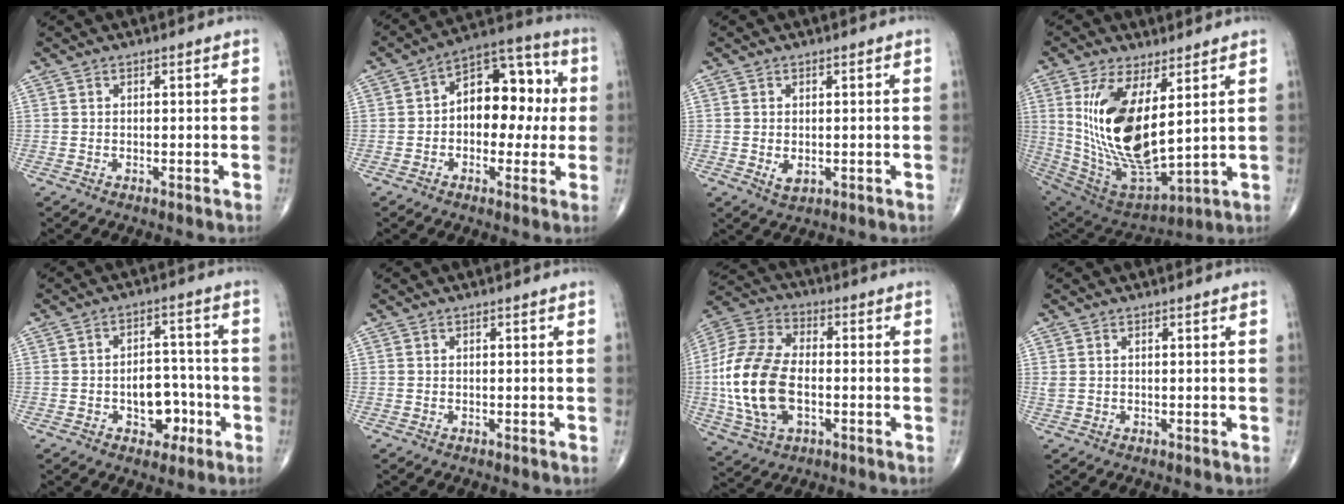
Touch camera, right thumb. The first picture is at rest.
{"total": 14.3, "force": [0.7, 9.1, 11.0], "torque": [-0.112, 0.040, -0.002]}
{"total": 2.4, "force": [-0.2, 1.6, 1.9], "torque": [-0.028, -0.004, 0.002]}
{"total": 20.2, "force": [4.7, 8.7, 17.6], "torque": [-0.337, -0.035, 0.110]}
{"total": 8.0, "force": [-2.7, 5.5, 5.1], "torque": [-0.033, 0.036, -0.036]}
{"total": 0.0}
{"total": 18.4, "force": [-2.2, 10.8, 14.7], "torque": [-0.310, 0.014, -0.039]}
{"total": 0.9, "force": [0.4, 0.4, 0.7], "torque": [-0.018, 0.011, 0.014]}